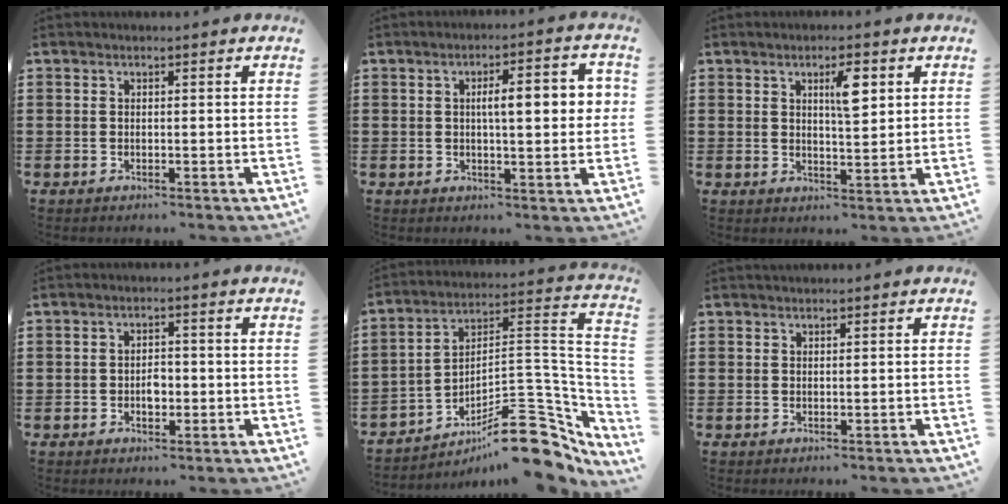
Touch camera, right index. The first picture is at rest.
{"total": 6.5, "force": [0.9, 1.9, 6.2], "torque": [-0.099, 0.003, 0.009]}
{"total": 4.7, "force": [1.9, 1.4, 4.1], "torque": [-0.070, 0.003, 0.025]}
{"total": 2.3, "force": [-0.5, 1.4, 1.8], "torque": [-0.034, 0.003, -0.010]}
{"total": 14.7, "force": [-9.4, 5.4, 9.9], "torque": [-0.112, 0.039, -0.160]}
{"total": 0.0}